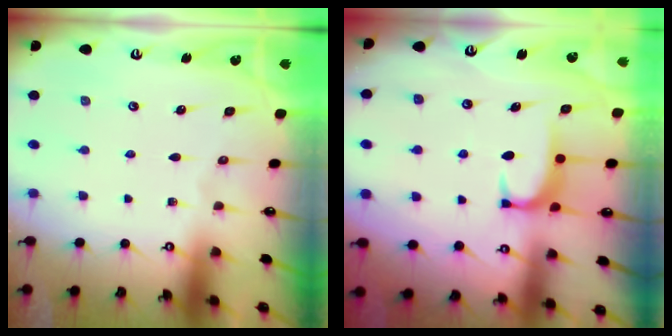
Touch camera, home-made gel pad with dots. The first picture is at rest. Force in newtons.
{"total": 1.8, "press": 1.8, "slide": 0.4}